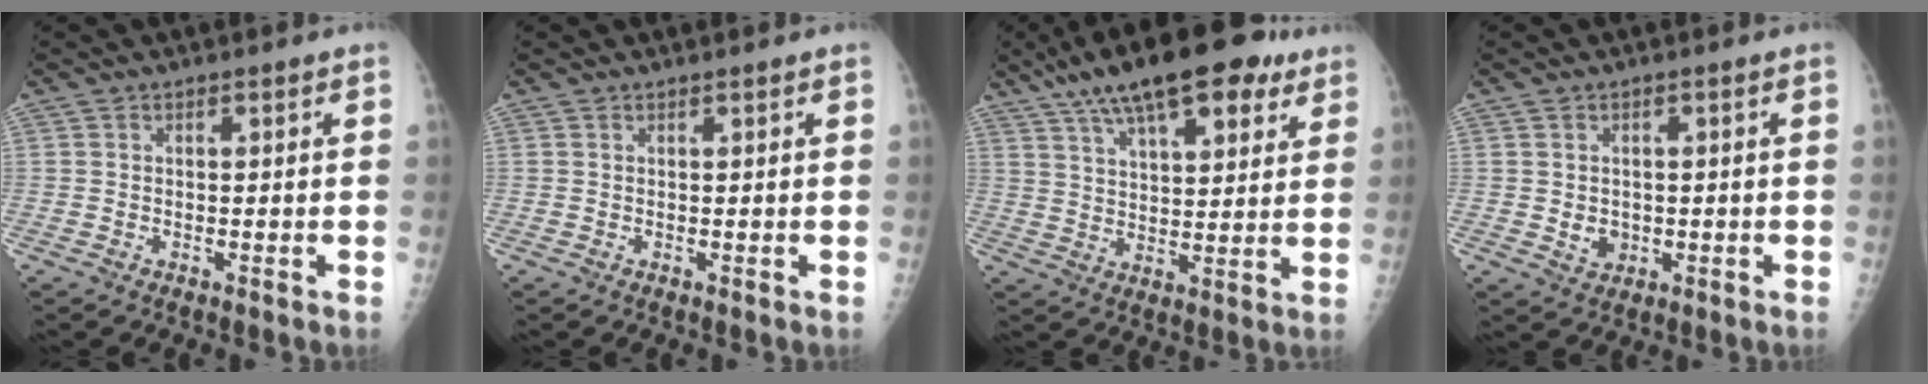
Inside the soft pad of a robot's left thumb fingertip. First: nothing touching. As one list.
[{"total": 0.0}, {"total": 19.7, "force": [12.2, 7.4, 13.5], "torque": [-0.190, -0.008, 0.191]}, {"total": 3.4, "force": [-0.4, 2.9, 1.7], "torque": [-0.010, 0.000, 0.004]}]